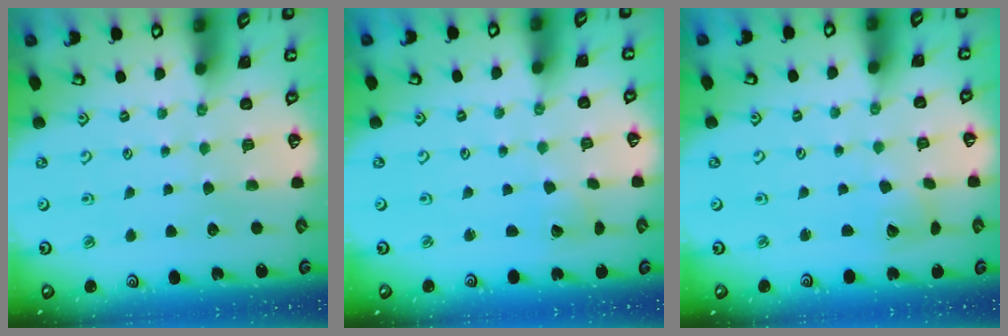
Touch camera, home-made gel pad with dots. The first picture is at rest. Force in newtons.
{"total": 2.0, "press": 2.0, "slide": 0.1}
{"total": 3.3, "press": 3.2, "slide": 0.4}